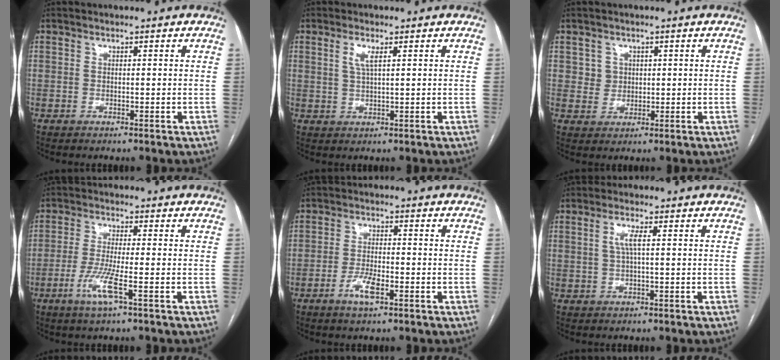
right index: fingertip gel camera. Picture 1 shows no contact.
{"total": 2.4, "force": [1.0, 0.4, 2.2], "torque": [-0.052, 0.000, 0.021]}
{"total": 2.6, "force": [0.8, 2.5, 0.2], "torque": [0.002, 0.002, 0.012]}
{"total": 5.7, "force": [-2.5, -0.1, 5.2], "torque": [-0.108, -0.013, -0.051]}
{"total": 4.3, "force": [-2.1, 1.0, 3.6], "torque": [-0.071, 0.000, -0.039]}
{"total": 2.6, "force": [0.5, 0.3, 2.5], "torque": [-0.054, 0.004, 0.010]}